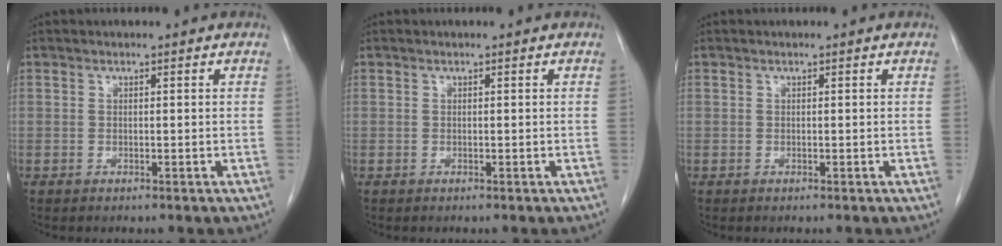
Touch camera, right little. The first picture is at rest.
{"total": 0.0}
{"total": 0.0}